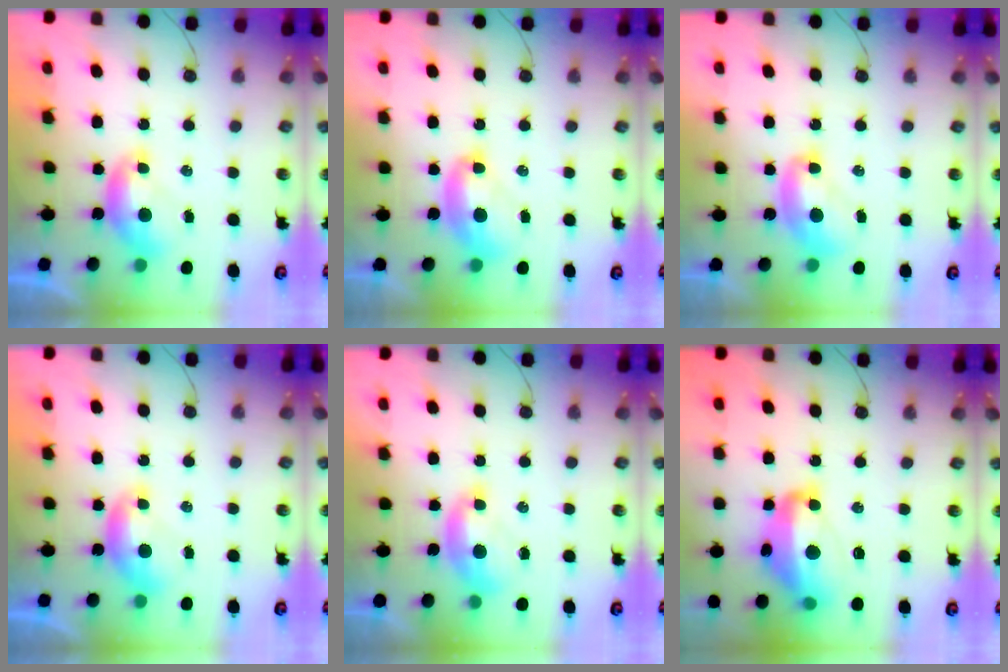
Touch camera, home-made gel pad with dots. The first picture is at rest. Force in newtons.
{"total": 3.3, "press": 3.3, "slide": 0.2}
{"total": 2.4, "press": 2.4, "slide": 0.3}
{"total": 0.0}
{"total": 1.8, "press": 1.7, "slide": 0.7}
{"total": 12.0, "press": 11.8, "slide": 1.6}